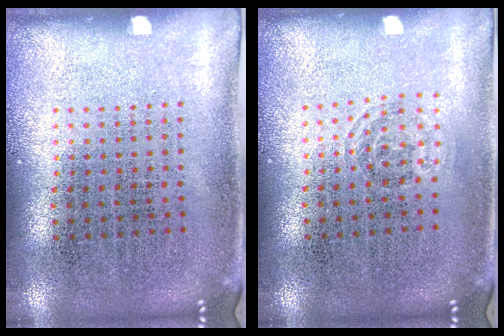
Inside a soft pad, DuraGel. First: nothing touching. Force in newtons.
{"total": 0.8, "press": 0.6, "slide": 0.6}